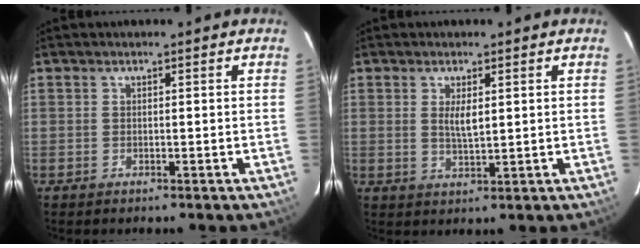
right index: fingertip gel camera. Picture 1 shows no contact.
{"total": 3.3, "force": [0.8, 1.1, 3.0], "torque": [-0.055, -0.004, 0.014]}